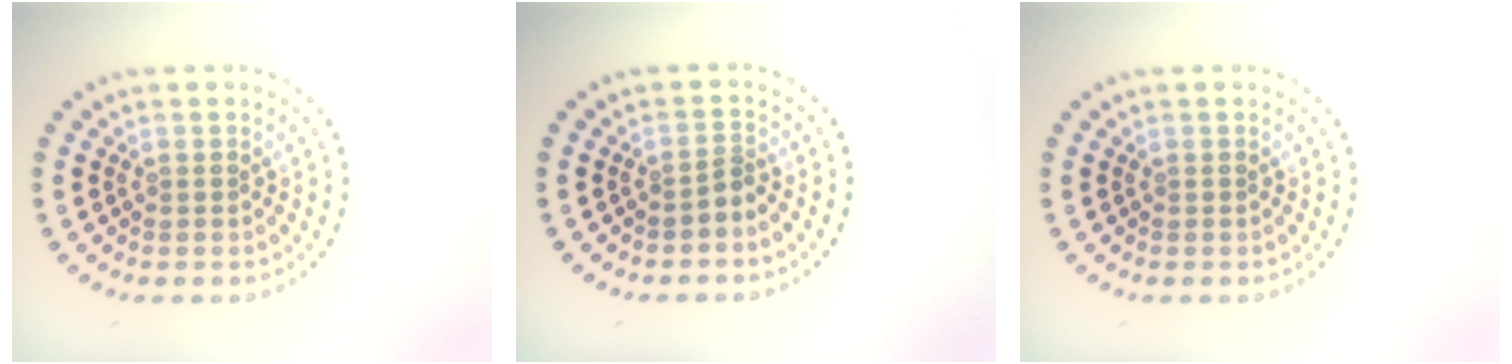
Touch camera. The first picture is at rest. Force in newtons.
{"total": 1.1, "press": 0.6, "slide": 0.9}
{"total": 0.0}